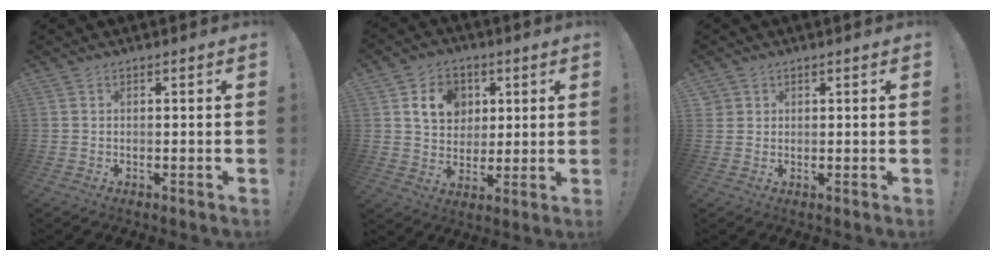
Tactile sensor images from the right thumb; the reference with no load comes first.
{"total": 12.5, "force": [4.9, 10.1, 5.5], "torque": [-0.079, -0.012, 0.097]}
{"total": 2.1, "force": [1.4, 1.6, 0.2], "torque": [0.001, -0.007, 0.025]}